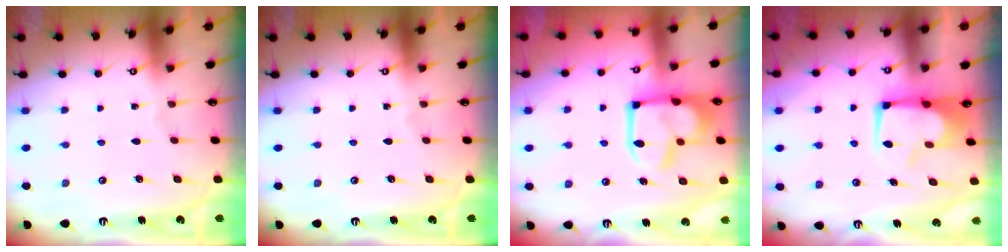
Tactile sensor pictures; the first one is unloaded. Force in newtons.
{"total": 0.0}
{"total": 14.6, "press": 14.6, "slide": 1.1}
{"total": 2.4, "press": 2.3, "slide": 0.8}